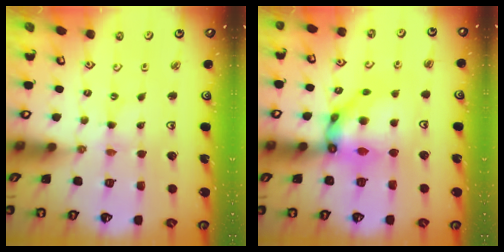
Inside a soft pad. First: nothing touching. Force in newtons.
{"total": 13.9, "press": 13.8, "slide": 1.4}